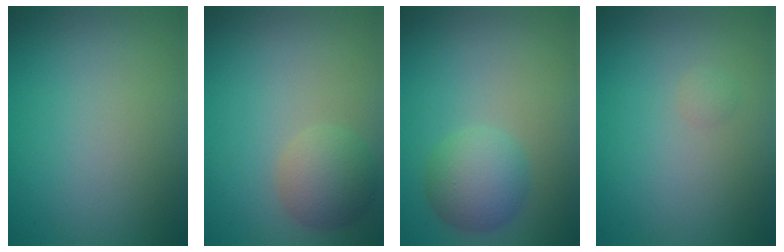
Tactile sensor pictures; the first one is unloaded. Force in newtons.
{"total": 3.3, "press": 3.2, "slide": 0.3}
{"total": 3.6, "press": 3.6, "slide": 0.1}
{"total": 0.6, "press": 0.6, "slide": 0.1}